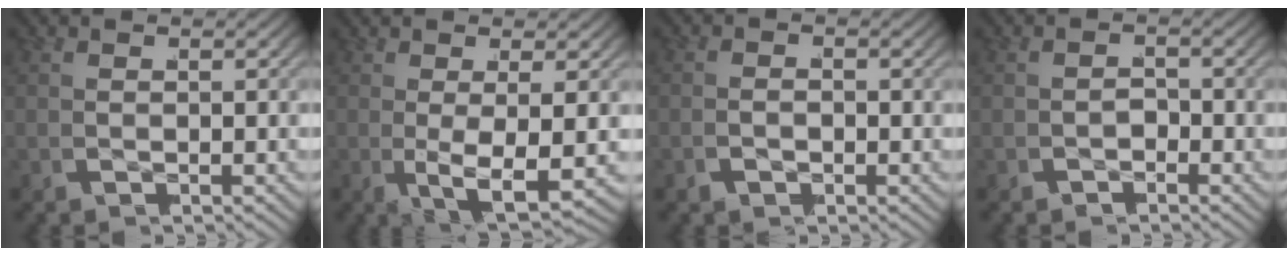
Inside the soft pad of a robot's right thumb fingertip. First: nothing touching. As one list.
[{"total": 5.2, "force": [-1.3, 1.9, 4.6], "torque": [-0.105, -0.026, -0.010]}, {"total": 0.7, "force": [-0.6, 0.4, 0.3], "torque": [-0.006, 0.002, -0.013]}, {"total": 1.2, "force": [-1.1, 0.5, 0.0], "torque": [-0.004, -0.004, -0.016]}]